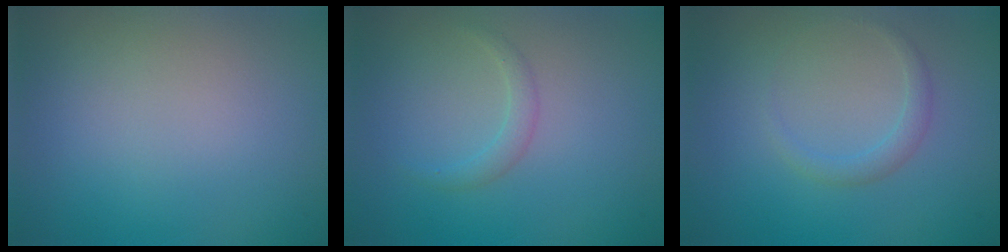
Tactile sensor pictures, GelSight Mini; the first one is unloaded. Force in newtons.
{"total": 1.2, "press": 1.2, "slide": 0.0}
{"total": 1.3, "press": 1.3, "slide": 0.1}